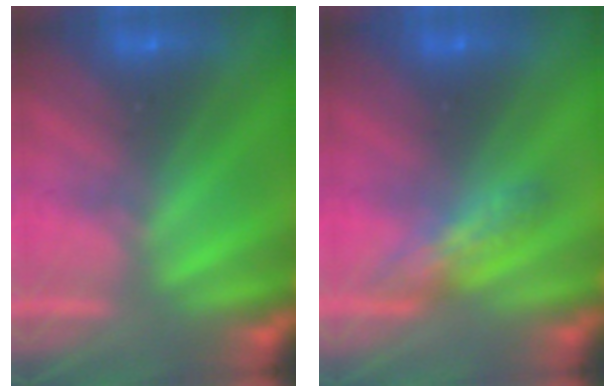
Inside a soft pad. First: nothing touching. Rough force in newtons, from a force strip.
{"total": 2.5}